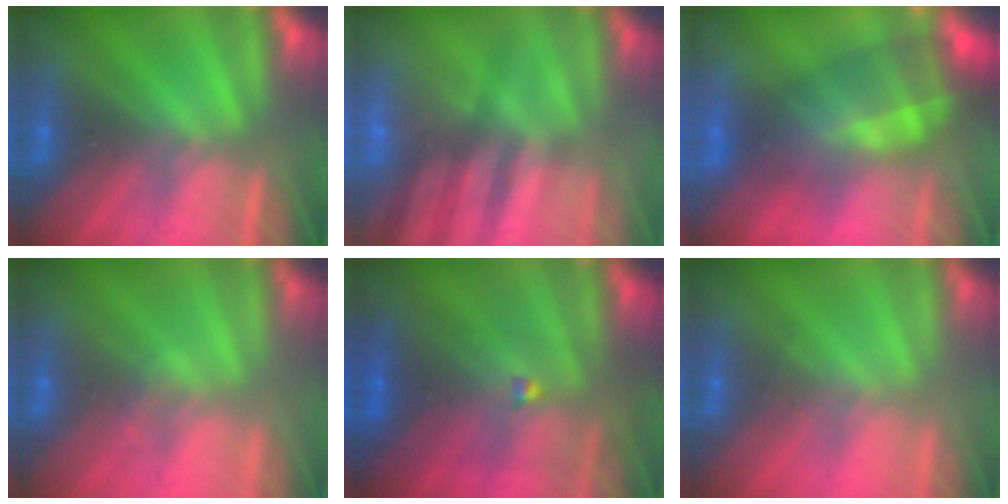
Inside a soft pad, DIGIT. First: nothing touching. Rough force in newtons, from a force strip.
{"total": 2.4}
{"total": 5.8}
{"total": 2.2}
{"total": 4.5}
{"total": 2.3}